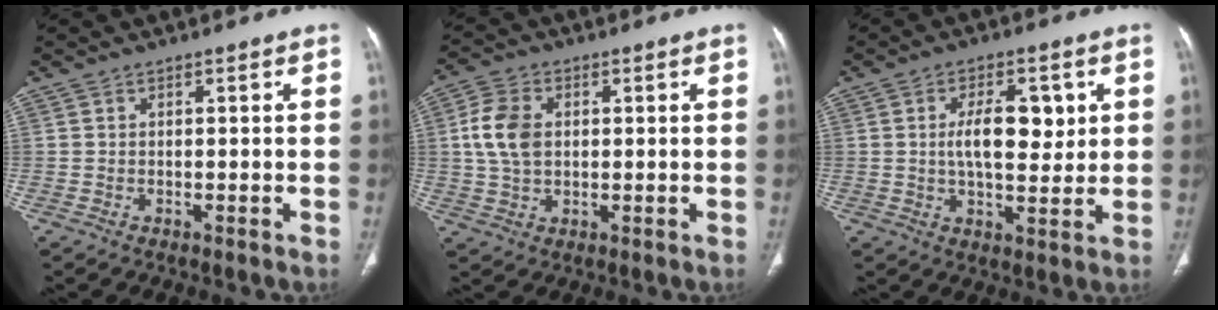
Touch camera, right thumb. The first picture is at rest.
{"total": 7.9, "force": [1.0, 5.6, 5.6], "torque": [-0.108, 0.007, 0.019]}
{"total": 9.6, "force": [1.9, 4.6, 8.2], "torque": [-0.107, -0.011, 0.030]}